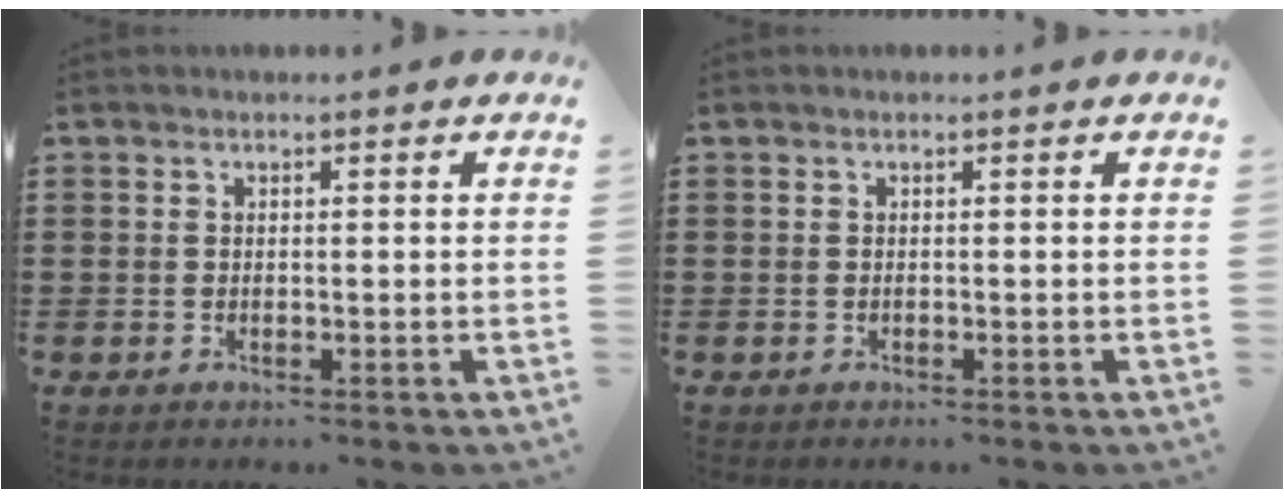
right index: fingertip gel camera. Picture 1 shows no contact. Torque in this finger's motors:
{"motor_torque": [-0.33, 1.74, 0.01, 0.02]}